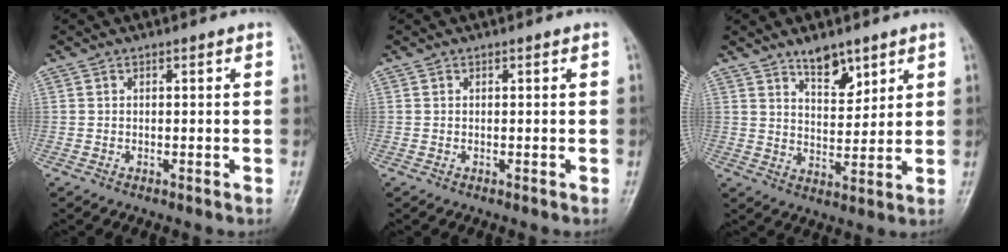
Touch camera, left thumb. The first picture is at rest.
{"total": 0.0}
{"total": 7.0, "force": [4.8, 3.2, 3.9], "torque": [-0.037, -0.037, 0.083]}